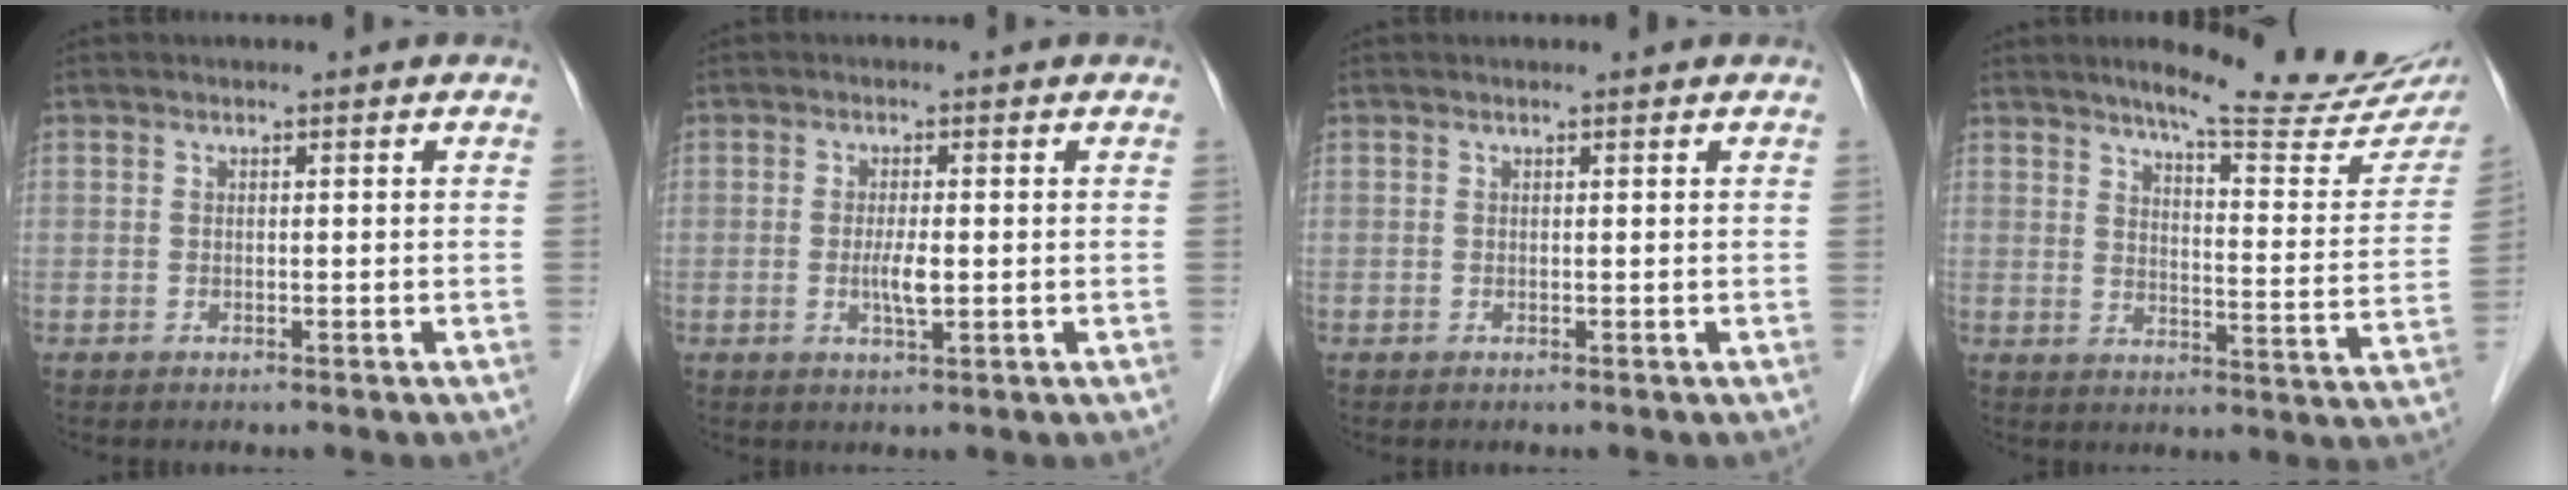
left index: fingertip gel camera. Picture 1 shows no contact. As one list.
[{"total": 2.8, "force": [-0.2, 0.5, 2.7], "torque": [-0.055, -0.004, -0.004]}, {"total": 0.7, "force": [0.6, 0.1, 0.1], "torque": [-0.005, 0.002, 0.007]}, {"total": 19.1, "force": [16.1, 1.9, 10.1], "torque": [-0.124, -0.045, 0.194]}]